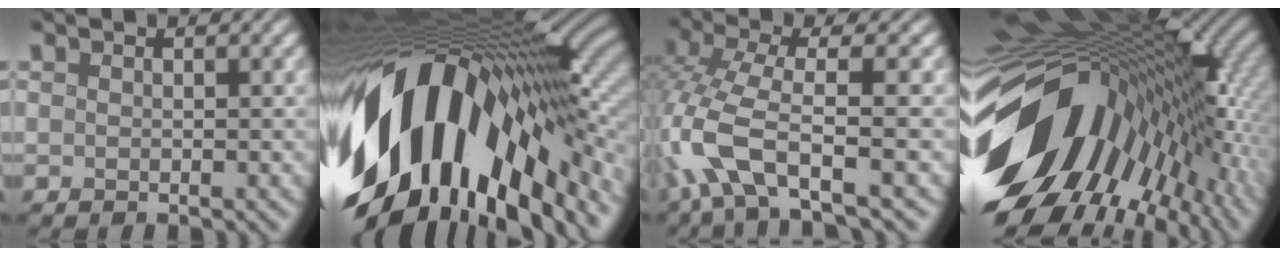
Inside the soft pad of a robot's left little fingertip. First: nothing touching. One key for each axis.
{"total": 17.8, "fx": -5.8, "fy": 9.5, "fz": 13.9, "tx": -0.259, "ty": -0.029, "tz": -0.106}
{"total": 7.3, "fx": -2.9, "fy": 1.8, "fz": 6.4, "tx": -0.152, "ty": 0.010, "tz": -0.071}
{"total": 19.5, "fx": -5.3, "fy": 10.7, "fz": 15.4, "tx": -0.273, "ty": -0.049, "tz": -0.076}